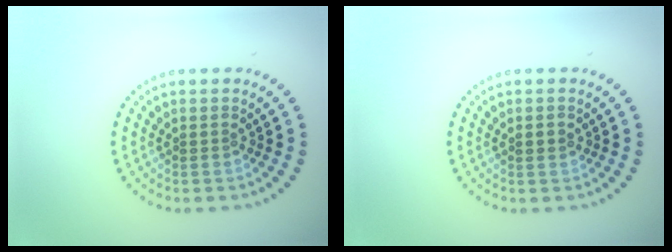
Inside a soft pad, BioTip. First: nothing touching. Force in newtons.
{"total": 1.3, "press": 1.3, "slide": 0.1}